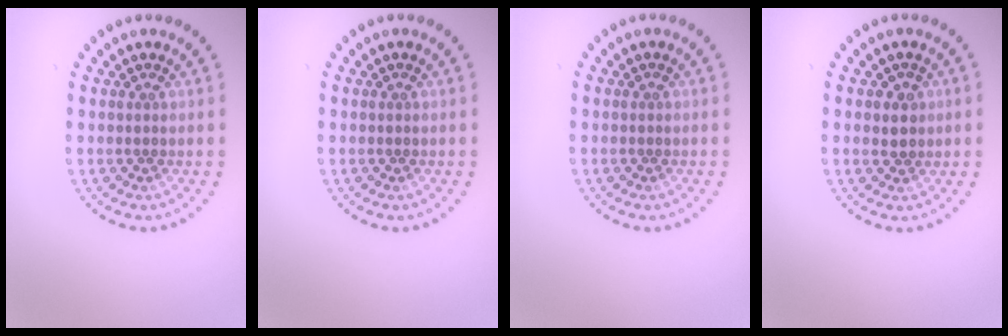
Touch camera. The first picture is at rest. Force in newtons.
{"total": 0.0}
{"total": 0.0}
{"total": 1.0, "press": 0.9, "slide": 0.4}